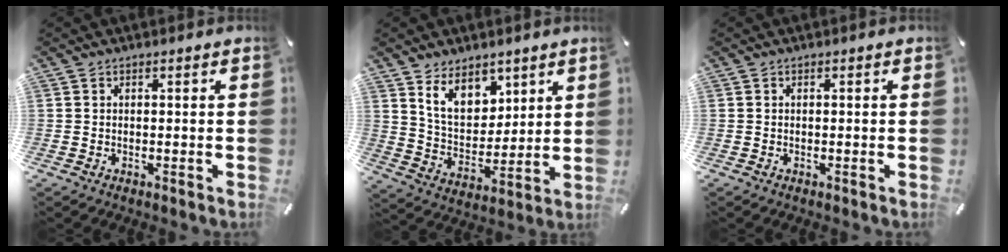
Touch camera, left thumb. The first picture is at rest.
{"total": 10.7, "force": [7.2, 7.0, 3.5], "torque": [-0.064, -0.045, 0.136]}
{"total": 0.0}